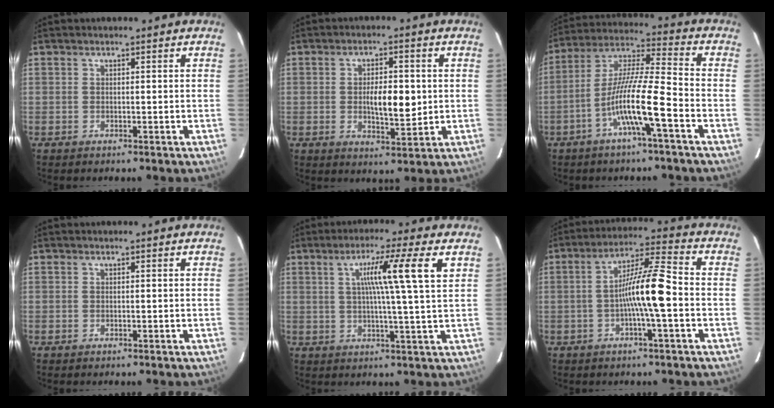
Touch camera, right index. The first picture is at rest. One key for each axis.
{"total": 6.7, "fx": 0.1, "fy": 2.3, "fz": 6.3, "tx": -0.103, "ty": -0.003, "tz": 0.004}
{"total": 12.1, "fx": -5.0, "fy": 0.0, "fz": 11.1, "tx": -0.217, "ty": 0.009, "tz": -0.095}
{"total": 0.0}
{"total": 9.9, "fx": 3.5, "fy": -1.4, "fz": 9.2, "tx": -0.149, "ty": 0.010, "tz": 0.053}
{"total": 9.8, "fx": -1.7, "fy": 0.2, "fz": 9.6, "tx": -0.174, "ty": 0.016, "tz": -0.036}